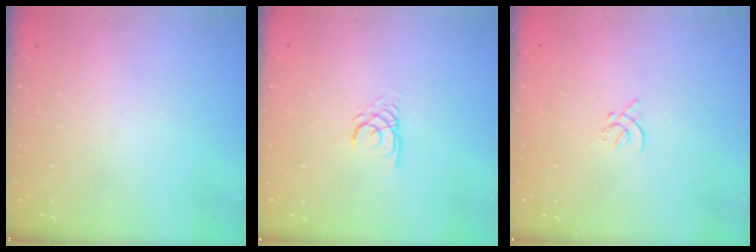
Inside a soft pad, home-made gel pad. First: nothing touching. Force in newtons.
{"total": 2.7, "press": 2.7, "slide": 0.1}
{"total": 1.9, "press": 1.8, "slide": 0.5}